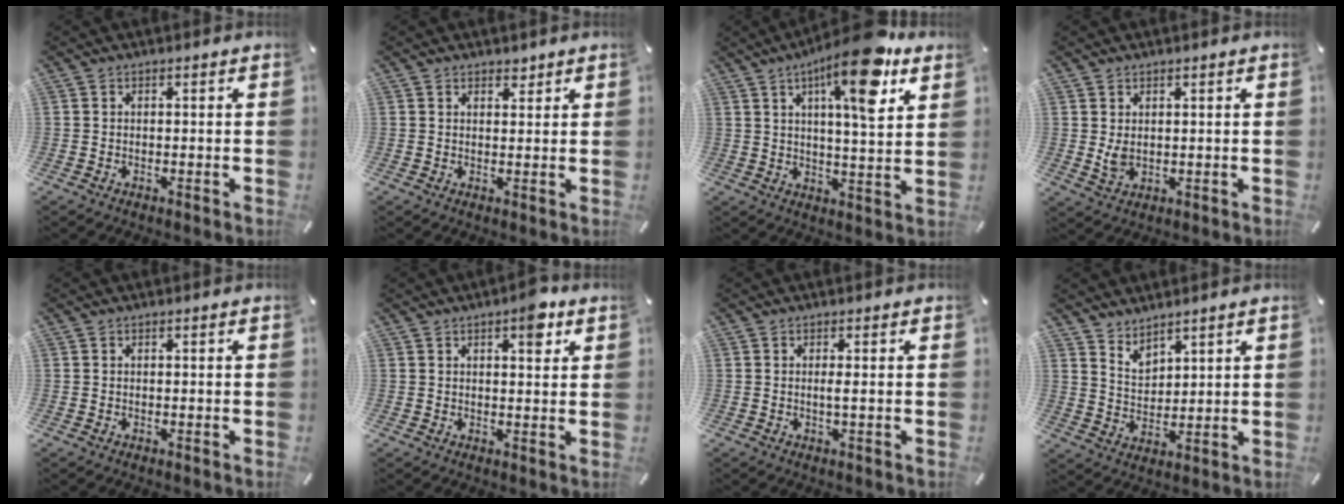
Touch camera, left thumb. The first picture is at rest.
{"total": 2.0, "force": [1.5, 1.3, 0.2], "torque": [0.009, -0.005, 0.025]}
{"total": 15.8, "force": [8.7, 3.9, 12.7], "torque": [-0.193, -0.037, 0.131]}
{"total": 3.5, "force": [1.0, 2.6, 2.2], "torque": [-0.047, -0.005, 0.015]}
{"total": 0.0}
{"total": 5.9, "force": [3.2, 2.5, 4.3], "torque": [-0.043, -0.013, 0.045]}
{"total": 1.4, "force": [0.0, 0.0, 1.4], "torque": [-0.029, -0.006, 0.000]}
{"total": 4.7, "force": [4.1, 2.3, -0.2], "torque": [-0.004, -0.025, 0.078]}